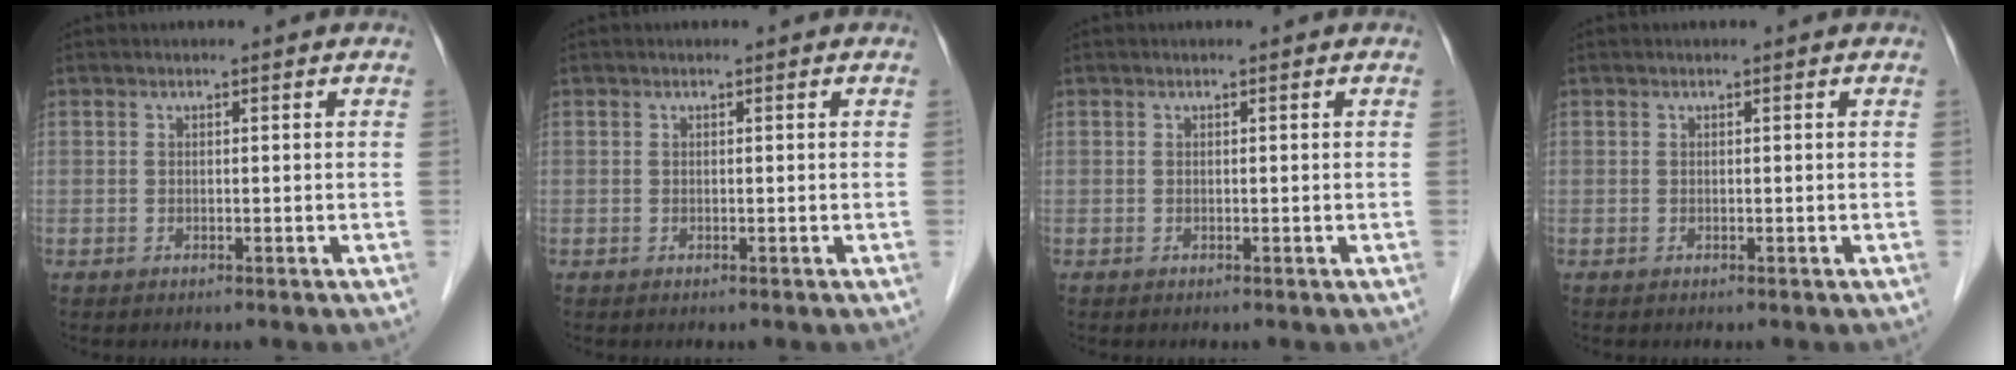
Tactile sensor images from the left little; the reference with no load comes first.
{"total": 0.0}
{"total": 0.0}
{"total": 0.0}